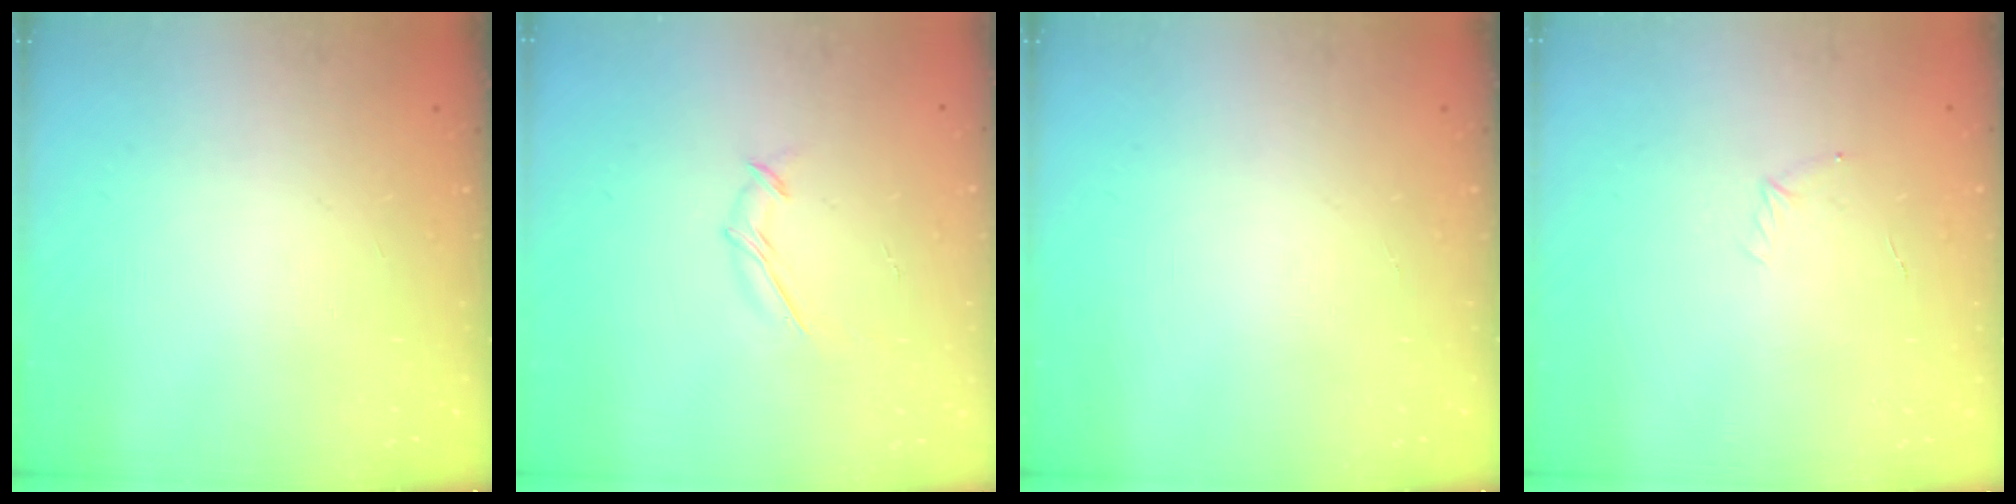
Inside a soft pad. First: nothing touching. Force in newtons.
{"total": 5.6, "press": 5.6, "slide": 0.2}
{"total": 0.0}
{"total": 4.2, "press": 4.0, "slide": 1.1}